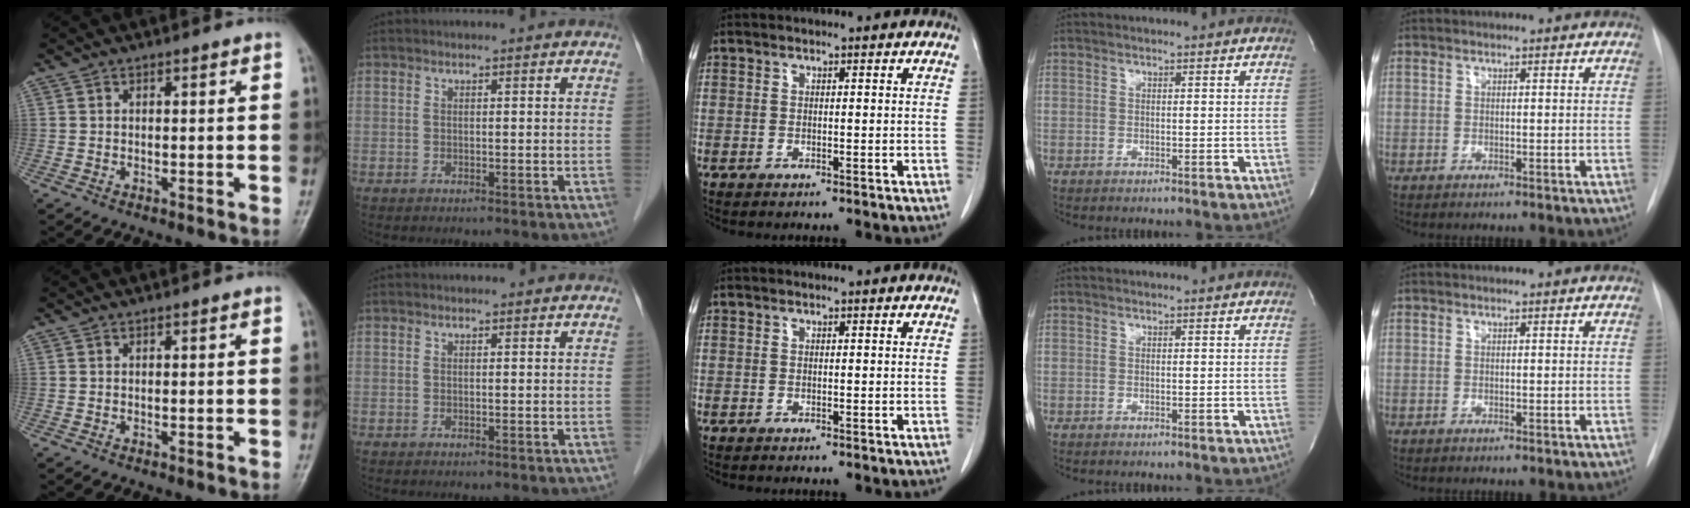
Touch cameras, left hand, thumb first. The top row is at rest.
{}